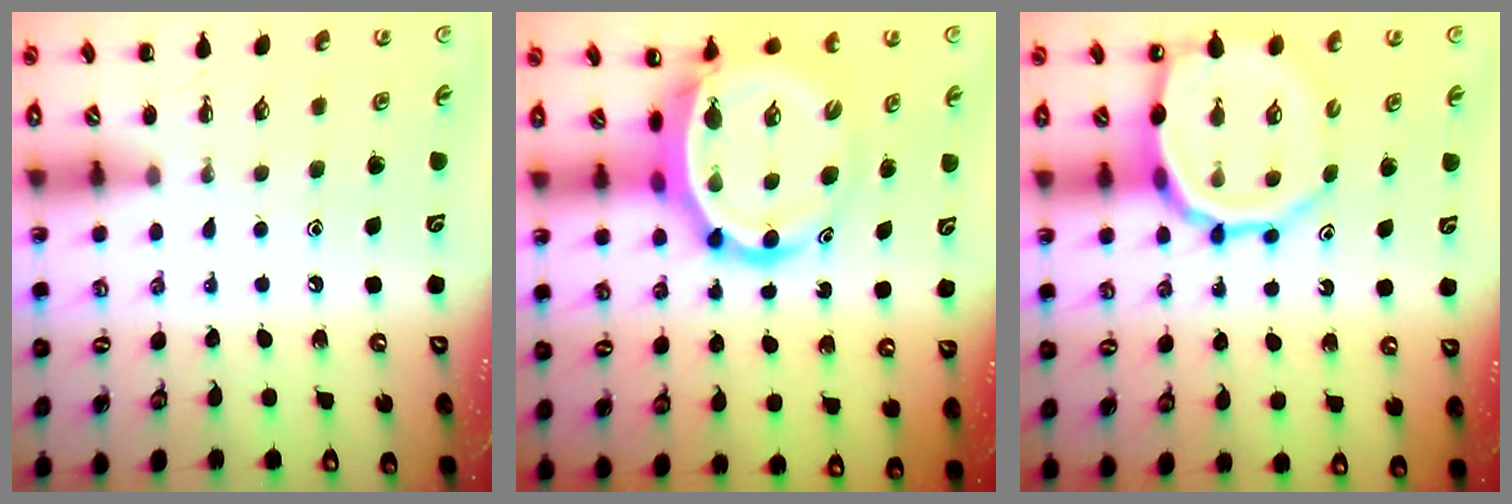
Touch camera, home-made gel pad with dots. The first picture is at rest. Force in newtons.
{"total": 10.3, "press": 9.8, "slide": 3.2}
{"total": 13.7, "press": 13.5, "slide": 2.6}